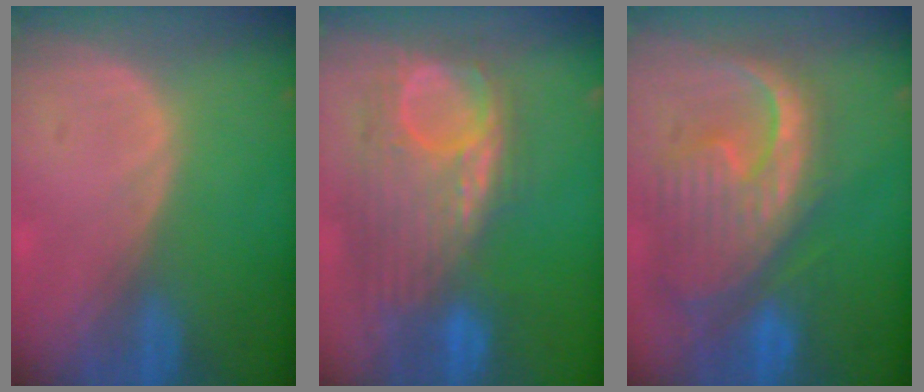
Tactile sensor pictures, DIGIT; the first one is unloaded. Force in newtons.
{"total": 11.5, "press": 10.4, "slide": 4.9}
{"total": 12.8, "press": 11.0, "slide": 6.6}